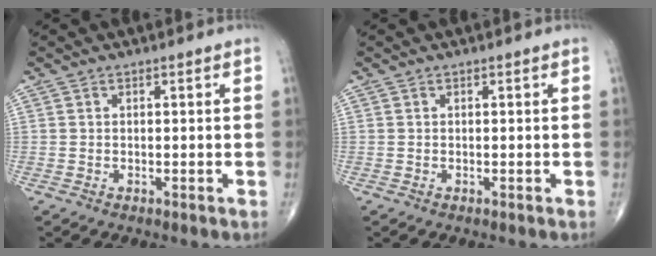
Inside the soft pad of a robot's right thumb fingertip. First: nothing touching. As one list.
[{"total": 0.0}]